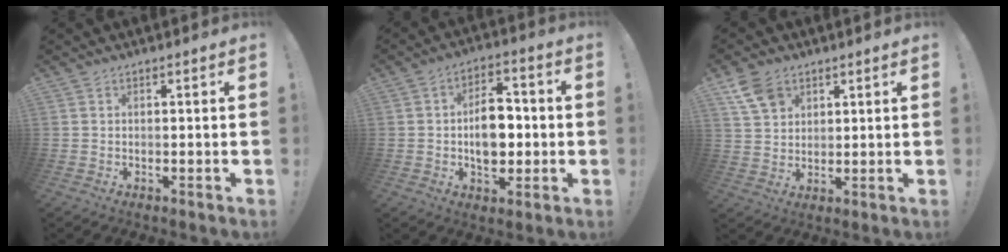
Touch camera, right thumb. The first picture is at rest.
{"total": 11.6, "force": [-0.8, 7.9, 8.5], "torque": [-0.132, 0.009, -0.015]}
{"total": 8.4, "force": [5.0, 5.7, 3.6], "torque": [-0.055, -0.020, 0.100]}